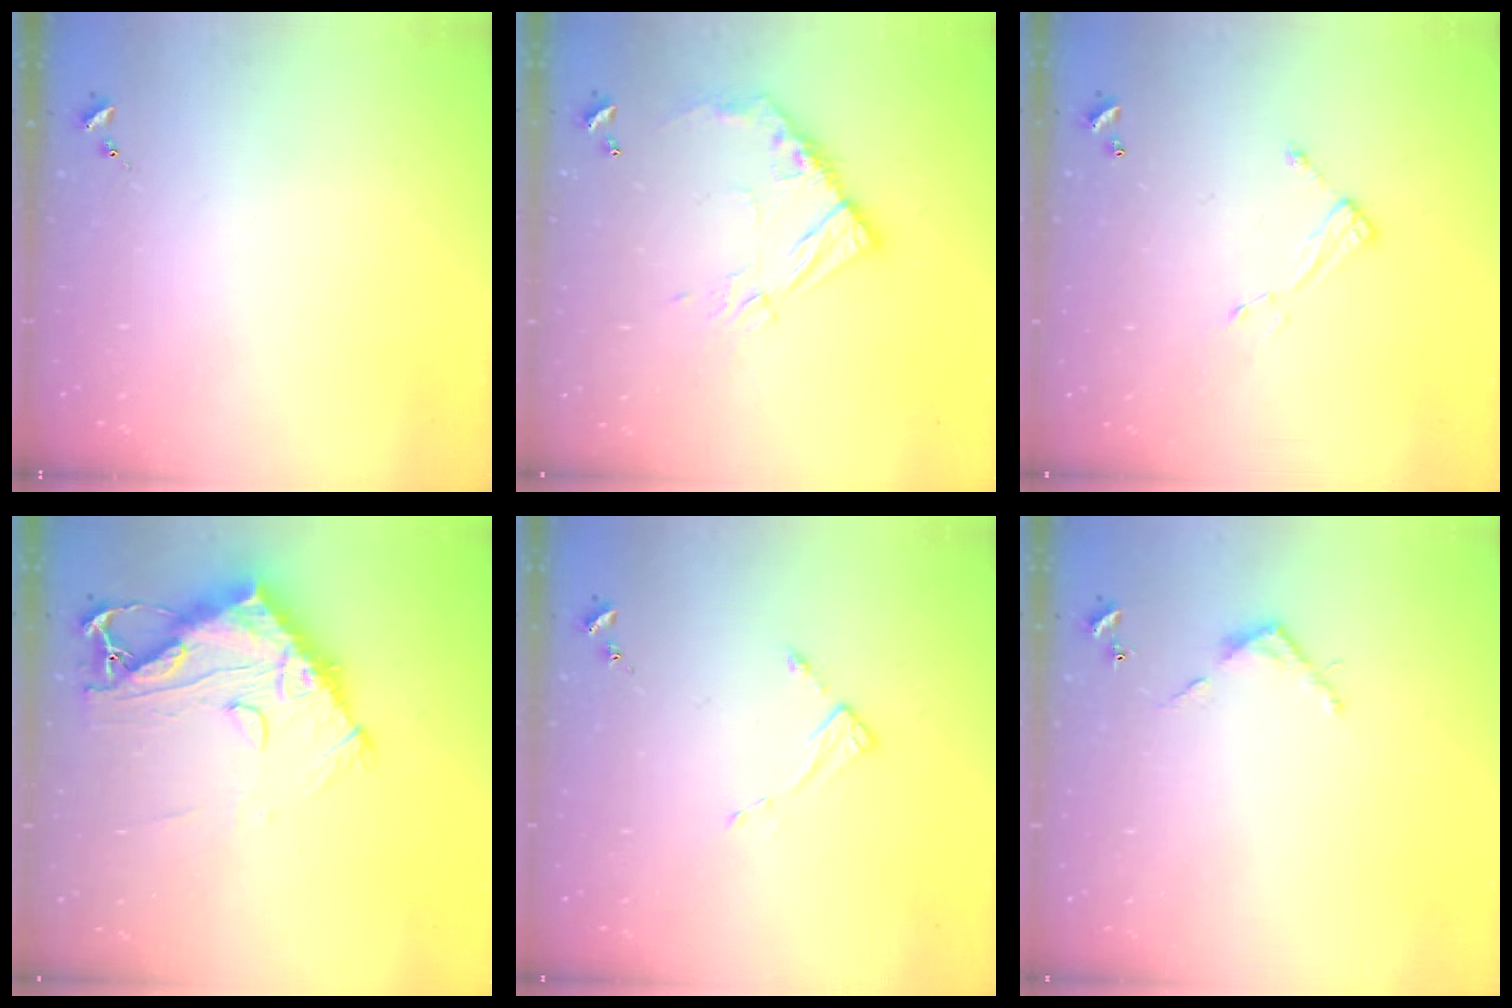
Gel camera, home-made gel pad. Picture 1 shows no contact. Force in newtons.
{"total": 12.9, "press": 12.9, "slide": 1.3}
{"total": 6.6, "press": 6.6, "slide": 0.2}
{"total": 14.7, "press": 14.6, "slide": 1.5}
{"total": 2.6, "press": 2.6, "slide": 0.3}
{"total": 3.7, "press": 3.7, "slide": 0.2}